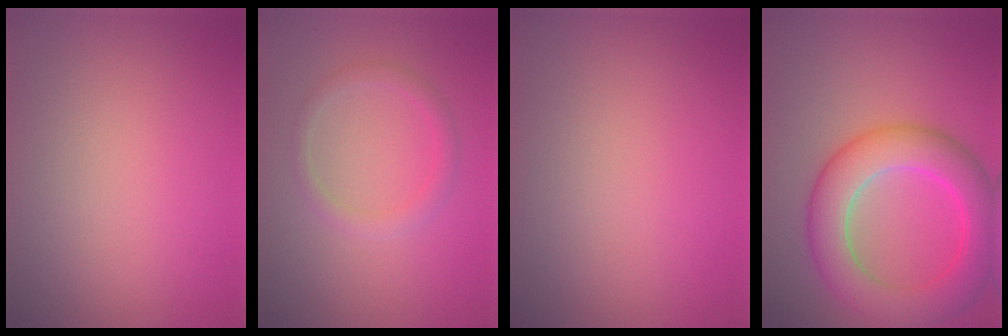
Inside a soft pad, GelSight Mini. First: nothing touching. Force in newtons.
{"total": 1.6, "press": 1.6, "slide": 0.0}
{"total": 0.0}
{"total": 7.7, "press": 7.7, "slide": 0.1}